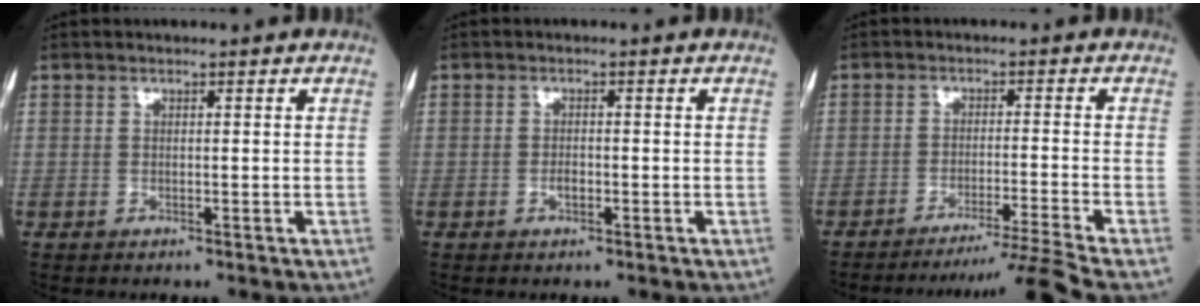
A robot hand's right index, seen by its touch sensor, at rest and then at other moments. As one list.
[{"total": 1.4, "force": [-0.5, 0.6, 1.1], "torque": [-0.021, 0.001, -0.009]}, {"total": 9.1, "force": [-7.6, -4.5, 2.3], "torque": [-0.021, -0.014, -0.119]}]